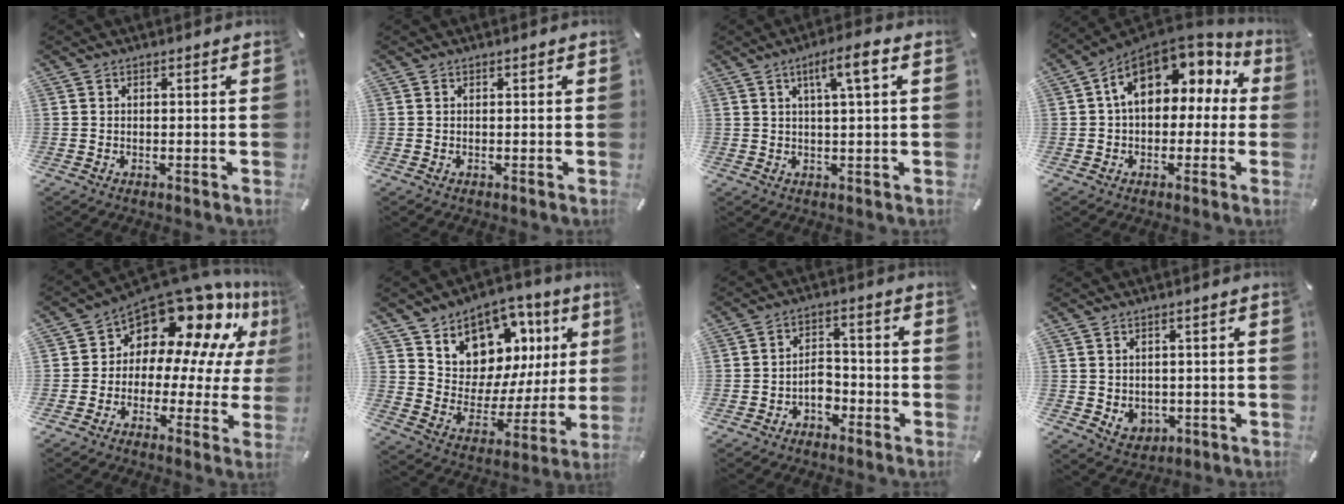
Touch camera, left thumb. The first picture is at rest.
{"total": 0.0}
{"total": 6.6, "force": [2.6, 0.6, 6.0], "torque": [-0.107, -0.006, 0.038]}
{"total": 13.3, "force": [3.7, 9.4, 8.7], "torque": [-0.153, -0.007, 0.071]}
{"total": 14.4, "force": [10.0, 7.8, 6.8], "torque": [-0.123, -0.090, 0.173]}
{"total": 10.8, "force": [7.6, 7.4, 1.8], "torque": [-0.041, -0.094, 0.136]}
{"total": 5.4, "force": [-2.7, 3.7, 2.8], "torque": [-0.045, 0.016, -0.046]}
{"total": 4.1, "force": [0.5, 3.9, 1.1], "torque": [-0.009, -0.008, 0.009]}